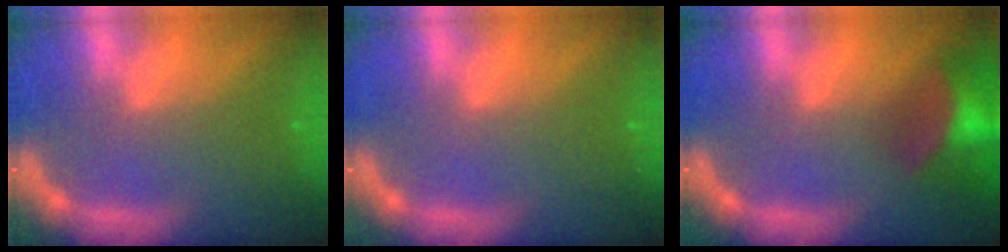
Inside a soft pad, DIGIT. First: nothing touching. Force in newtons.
{"total": 0.0}
{"total": 9.5}